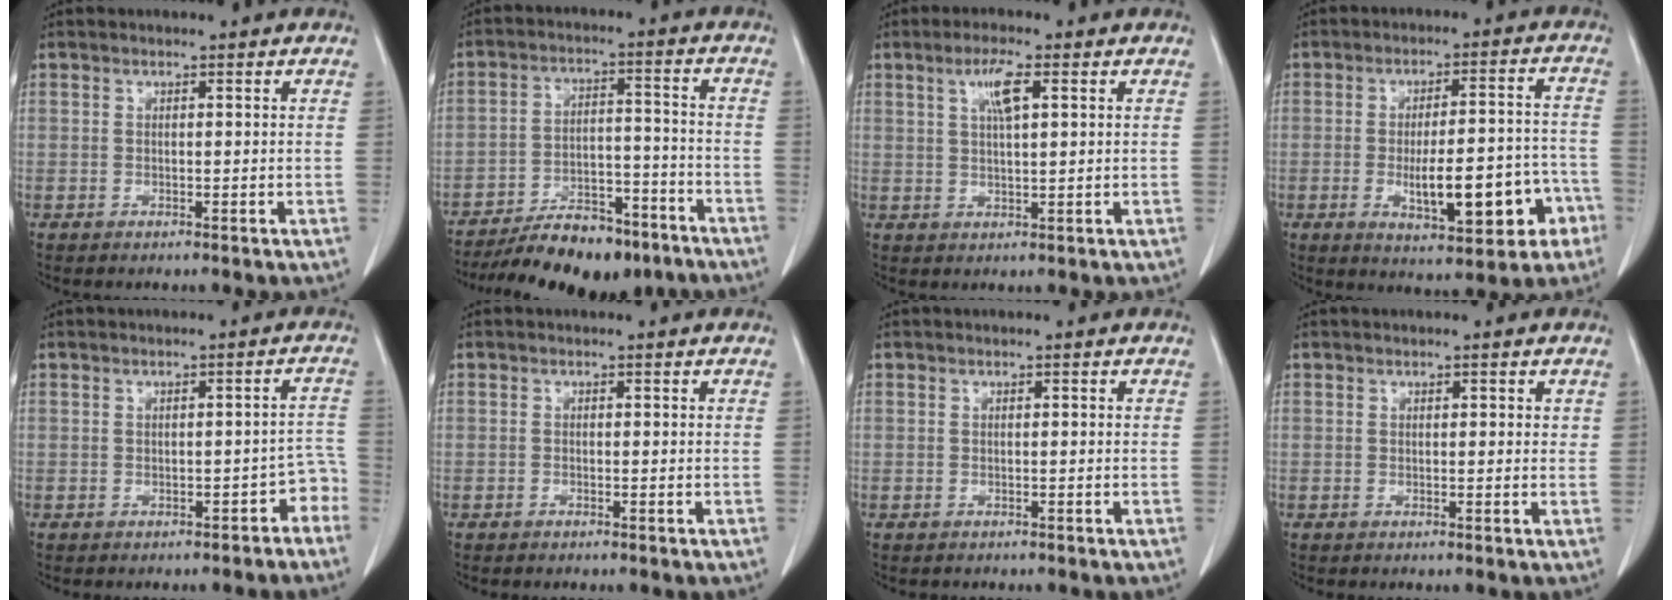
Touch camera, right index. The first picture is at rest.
{"total": 14.9, "force": [-11.7, 5.4, 7.4], "torque": [-0.108, 0.019, -0.184]}
{"total": 4.5, "force": [1.8, 0.6, 4.1], "torque": [-0.078, 0.004, 0.033]}
{"total": 13.2, "force": [-4.6, 3.9, 11.8], "torque": [-0.165, 0.020, -0.055]}
{"total": 3.6, "force": [-2.3, 1.7, 2.2], "torque": [-0.009, 0.028, -0.023]}
{"total": 0.0}
{"total": 0.5, "force": [-0.4, 0.4, 0.1], "torque": [-0.001, 0.003, -0.006]}
{"total": 1.4, "force": [0.7, 0.6, 1.1], "torque": [-0.010, 0.000, 0.007]}